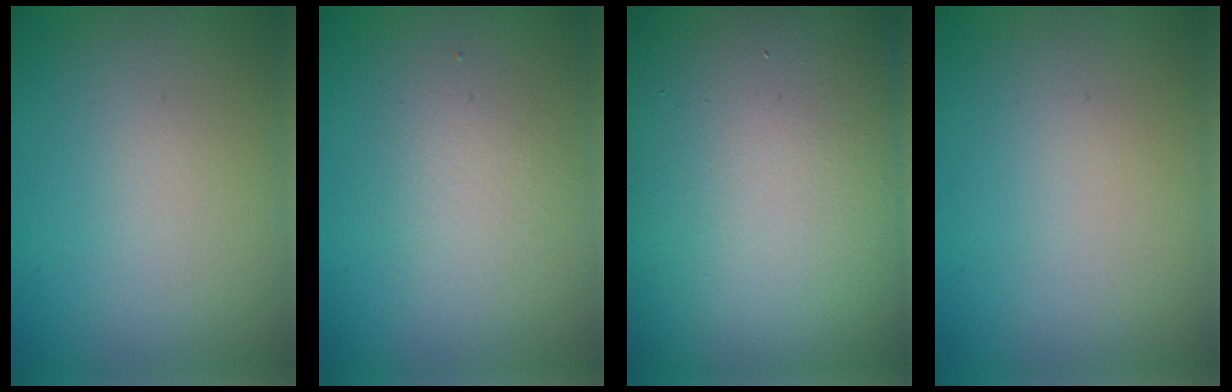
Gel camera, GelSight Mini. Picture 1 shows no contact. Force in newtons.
{"total": 2.3, "press": 2.3, "slide": 0.1}
{"total": 25.1, "press": 25.1, "slide": 1.4}
{"total": 0.0}